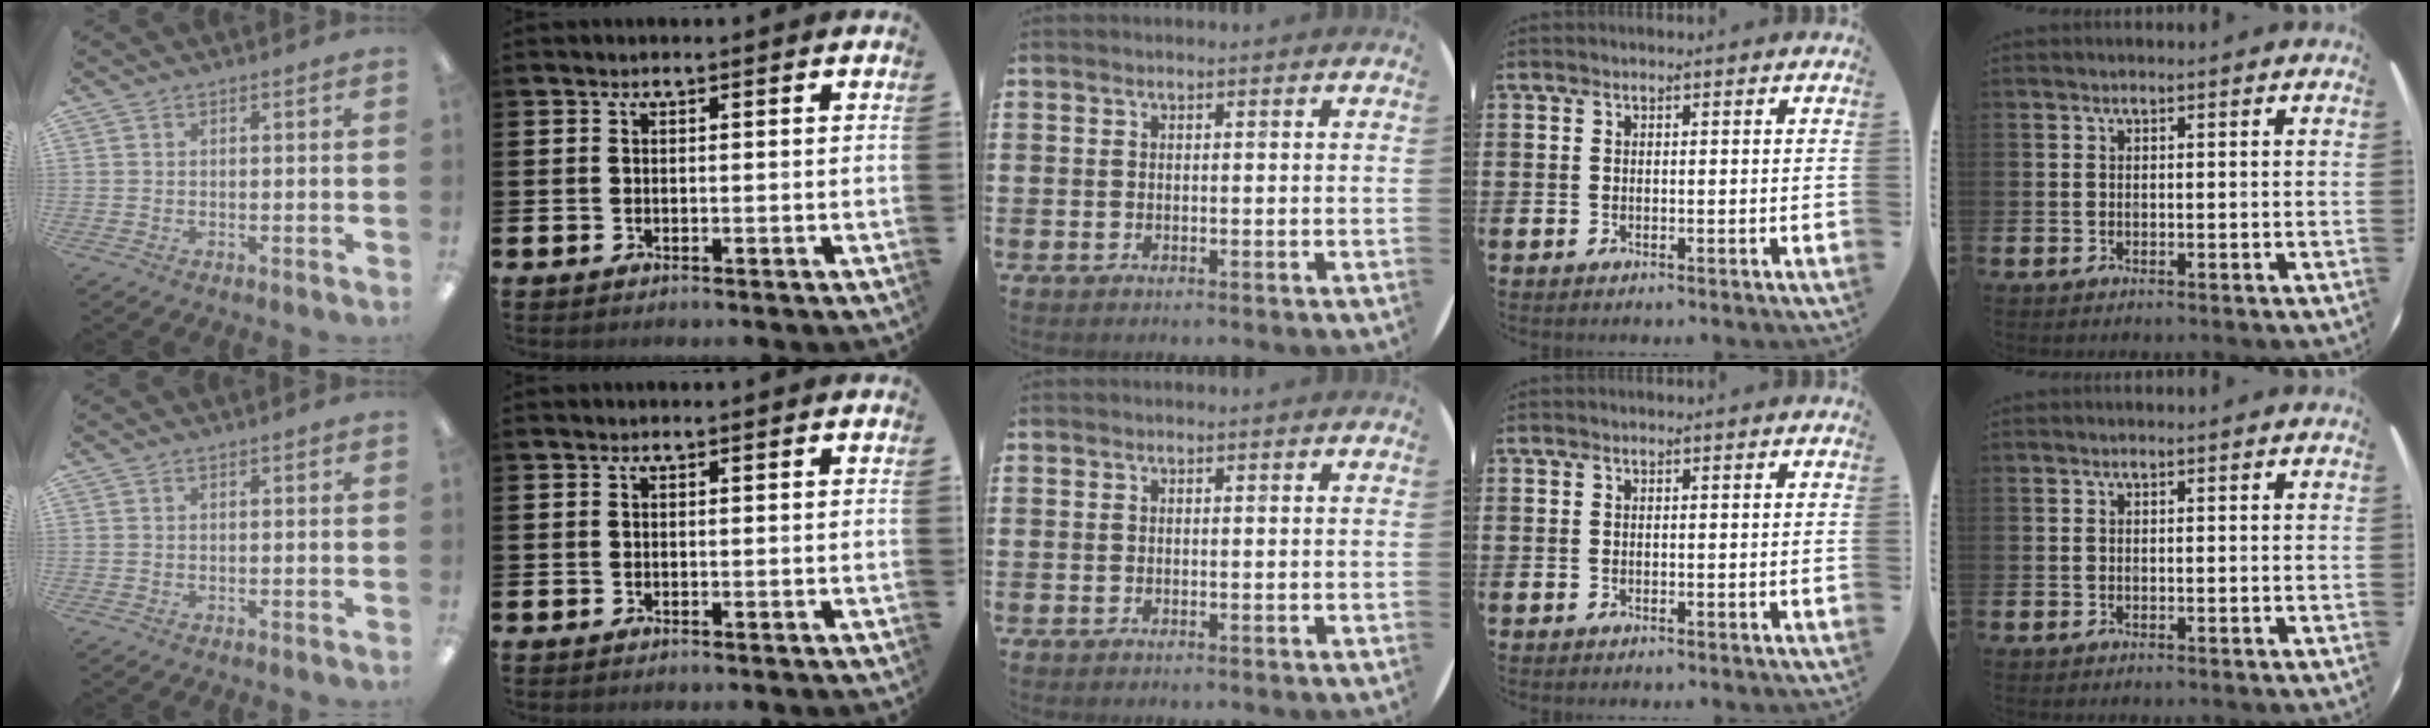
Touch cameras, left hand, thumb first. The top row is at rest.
{}